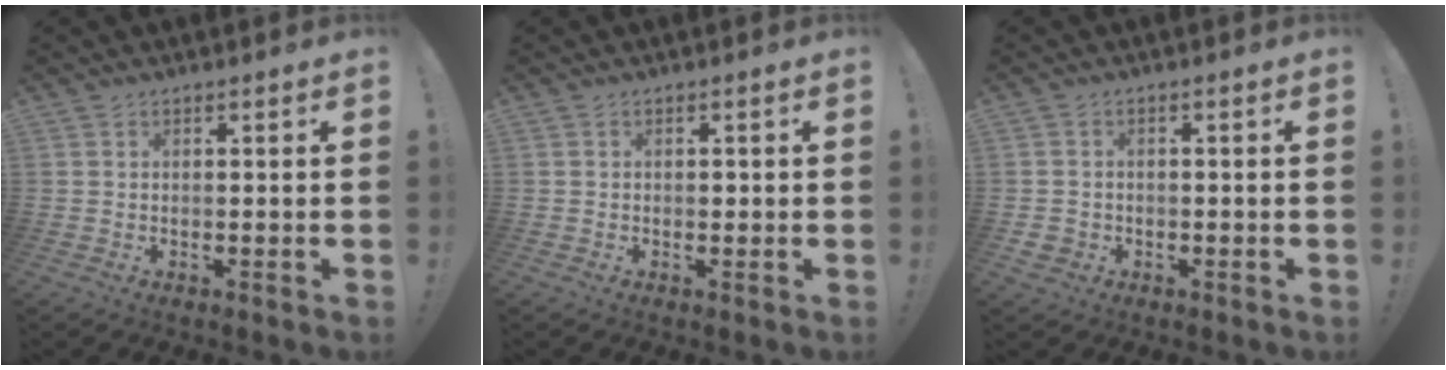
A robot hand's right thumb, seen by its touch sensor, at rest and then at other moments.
{"total": 0.6, "force": [-0.1, 0.6, 0.2], "torque": [-0.003, 0.003, -0.002]}
{"total": 2.4, "force": [-0.7, 2.1, 0.8], "torque": [-0.009, 0.000, -0.012]}